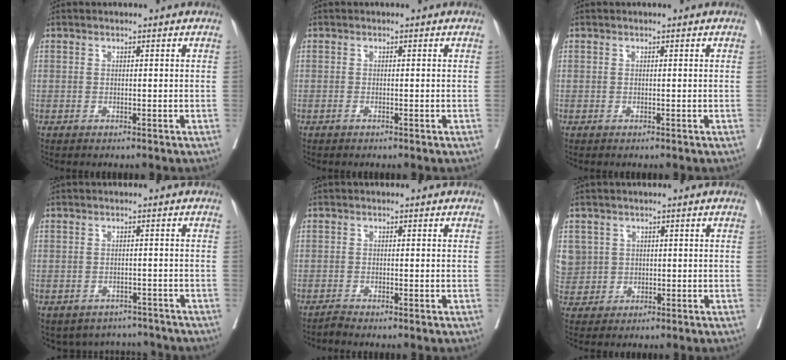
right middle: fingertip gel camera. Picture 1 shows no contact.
{"total": 0.0}
{"total": 0.0}
{"total": 6.6, "force": [-5.8, 3.0, 0.2], "torque": [0.010, 0.019, -0.070]}
{"total": 0.5, "force": [-0.5, 0.0, 0.2], "torque": [0.000, 0.001, -0.010]}
{"total": 5.9, "force": [1.2, 5.7, 0.3], "torque": [-0.013, 0.020, 0.039]}